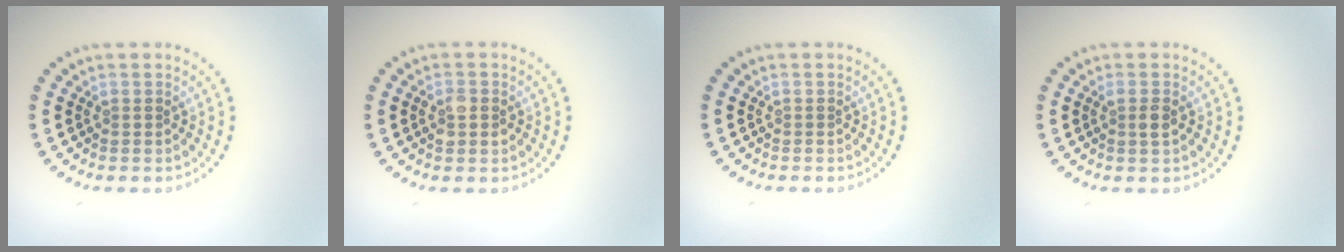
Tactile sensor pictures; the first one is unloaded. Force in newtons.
{"total": 2.3, "press": 2.3, "slide": 0.1}
{"total": 0.0}
{"total": 1.2, "press": 1.0, "slide": 0.5}